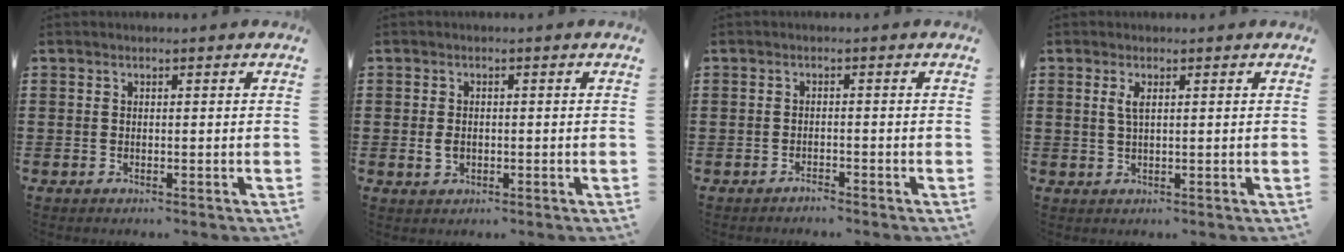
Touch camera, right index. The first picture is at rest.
{"total": 1.8, "force": [-0.3, 1.1, 1.3], "torque": [-0.028, 0.001, -0.005]}
{"total": 1.3, "force": [-1.3, 0.0, 0.1], "torque": [-0.006, 0.000, -0.026]}
{"total": 2.0, "force": [0.7, 0.6, 1.8], "torque": [-0.038, 0.003, 0.012]}